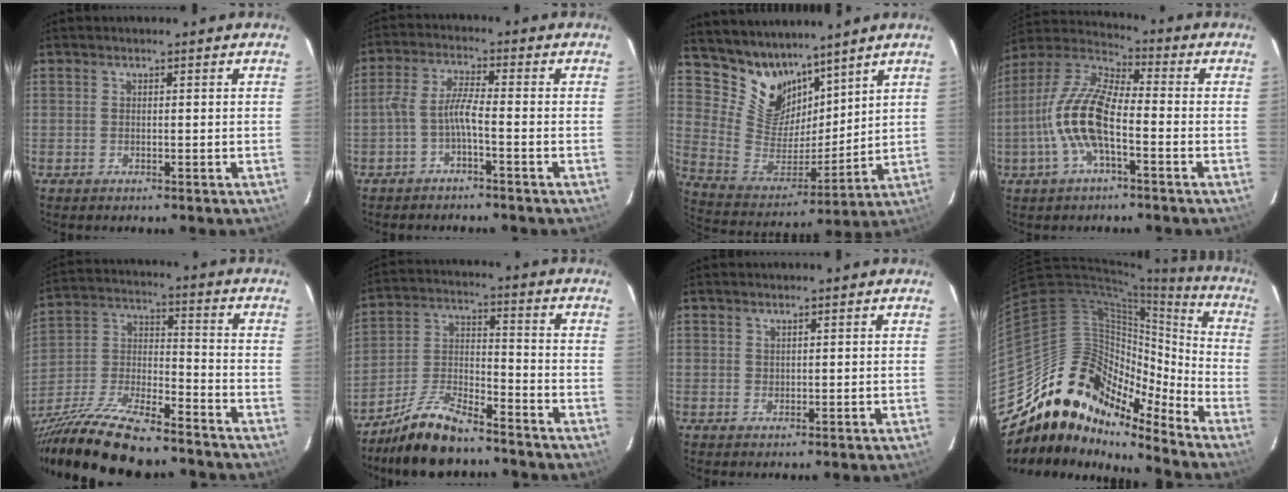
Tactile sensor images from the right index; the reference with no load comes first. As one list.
[{"total": 4.3, "force": [-2.1, 0.4, 3.7], "torque": [-0.090, 0.012, -0.041]}, {"total": 14.0, "force": [10.7, 7.8, 4.5], "torque": [-0.104, 0.000, 0.216]}, {"total": 13.4, "force": [-3.8, 4.7, 11.9], "torque": [-0.253, 0.004, -0.080]}, {"total": 22.6, "force": [-17.5, 6.0, 12.9], "torque": [-0.264, -0.027, -0.293]}, {"total": 12.4, "force": [-10.3, 3.2, 6.2], "torque": [-0.144, 0.006, -0.193]}, {"total": 0.8, "force": [0.6, 0.4, 0.2], "torque": [-0.003, 0.002, 0.012]}, {"total": 19.5, "force": [-15.8, 8.9, 7.1], "torque": [-0.114, 0.032, -0.289]}]